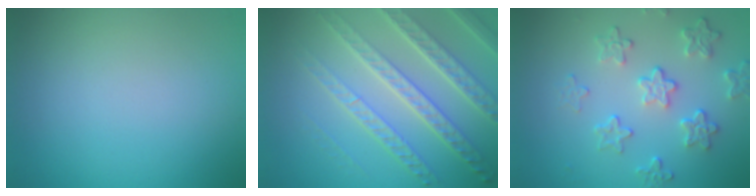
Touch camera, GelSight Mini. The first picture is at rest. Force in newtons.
{"total": 7.2, "press": 5.1, "slide": 5.1}
{"total": 3.9, "press": 3.2, "slide": 2.2}